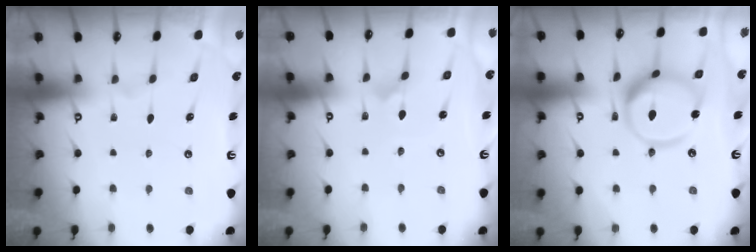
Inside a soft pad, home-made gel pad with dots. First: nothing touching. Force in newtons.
{"total": 1.1, "press": 1.1, "slide": 0.0}
{"total": 14.7, "press": 14.6, "slide": 1.7}